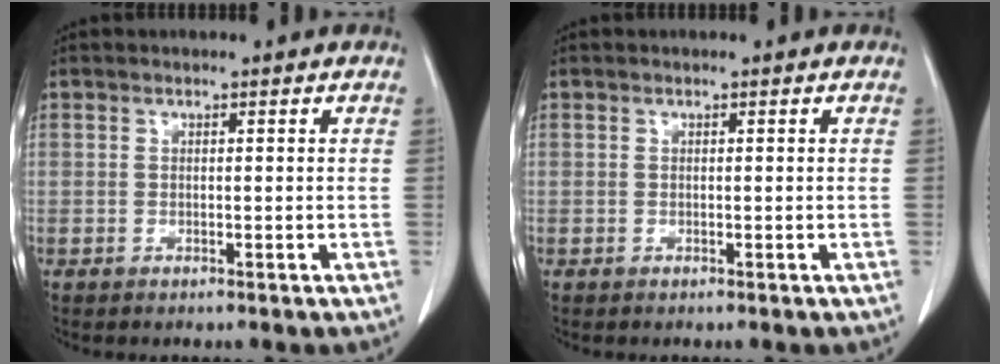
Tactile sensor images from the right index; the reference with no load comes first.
{"total": 0.0}